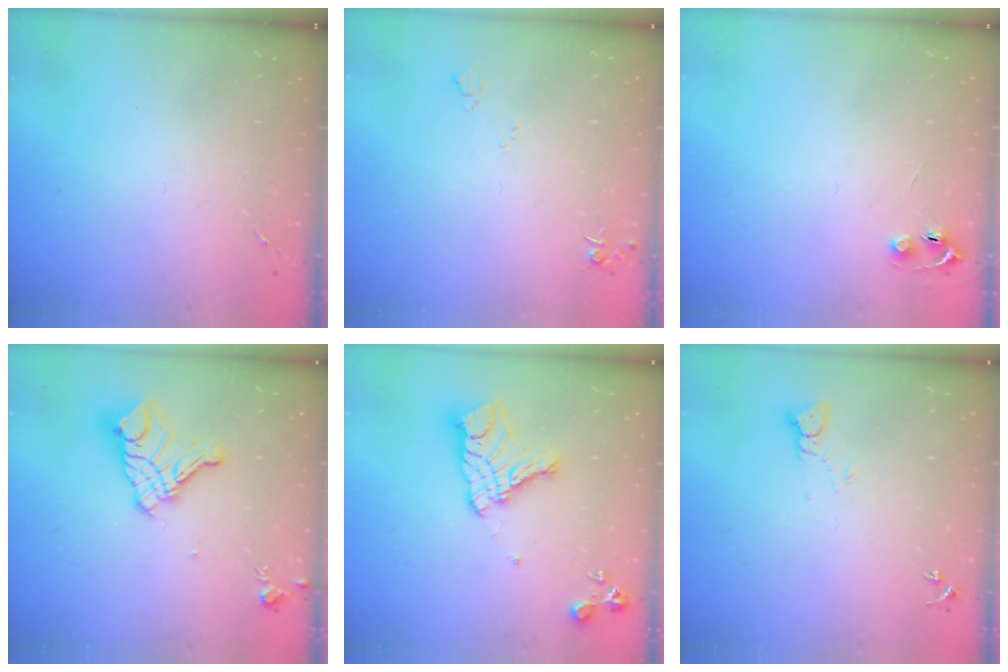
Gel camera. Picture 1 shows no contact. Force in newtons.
{"total": 4.6, "press": 4.6, "slide": 0.7}
{"total": 4.0, "press": 4.0, "slide": 0.5}
{"total": 14.3, "press": 14.2, "slide": 1.6}
{"total": 14.4, "press": 14.3, "slide": 1.3}
{"total": 2.6, "press": 2.6, "slide": 0.1}